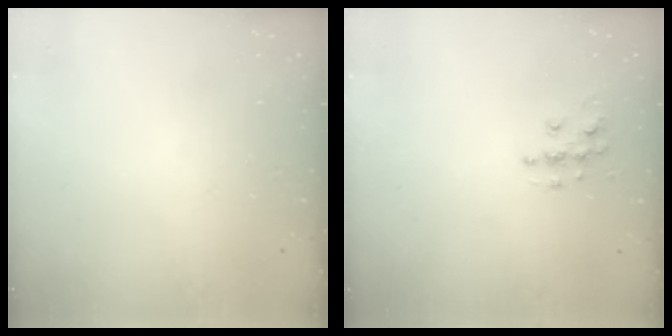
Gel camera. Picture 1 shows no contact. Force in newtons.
{"total": 6.3, "press": 6.3, "slide": 0.3}